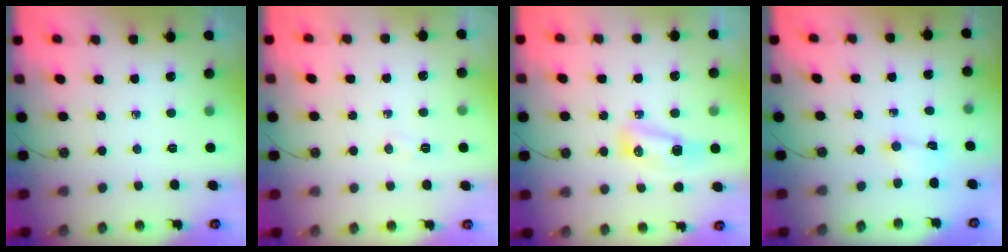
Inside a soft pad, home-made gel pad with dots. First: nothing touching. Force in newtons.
{"total": 3.9, "press": 3.9, "slide": 0.6}
{"total": 8.6, "press": 8.3, "slide": 2.2}
{"total": 1.2, "press": 1.0, "slide": 0.6}